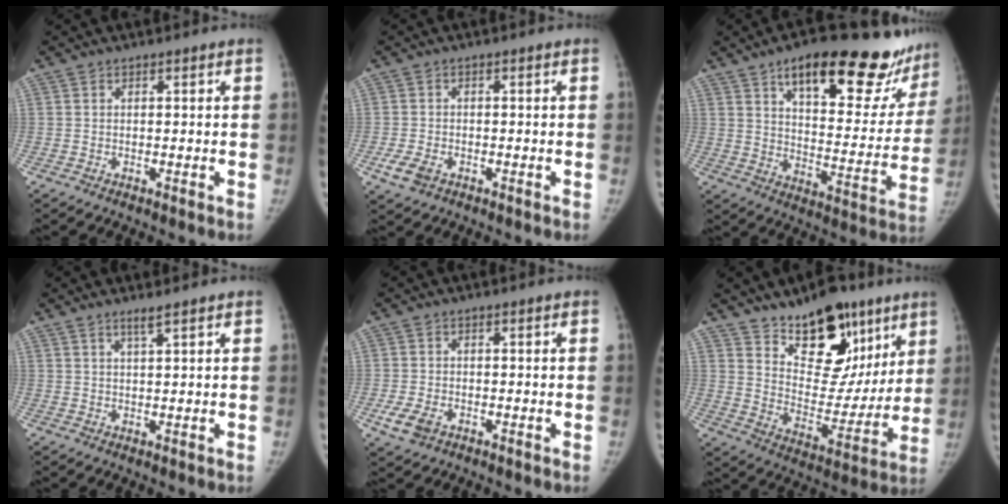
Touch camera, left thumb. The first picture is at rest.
{"total": 3.8, "force": [-1.9, 2.6, 2.2], "torque": [-0.045, 0.002, -0.030]}
{"total": 27.2, "force": [19.1, 9.7, 16.8], "torque": [-0.192, -0.075, 0.265]}
{"total": 1.8, "force": [1.4, -0.2, 1.2], "torque": [-0.023, -0.008, 0.028]}
{"total": 4.4, "force": [-2.0, 3.0, 2.5], "torque": [-0.051, 0.001, -0.031]}
{"total": 19.7, "force": [12.5, 10.9, 10.7], "torque": [-0.095, -0.073, 0.198]}